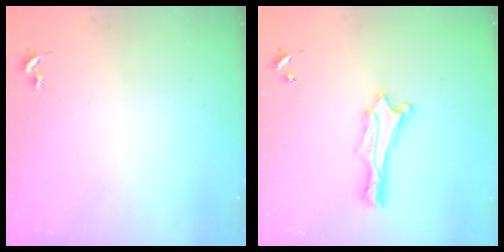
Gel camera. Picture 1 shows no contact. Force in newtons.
{"total": 1.3, "press": 1.2, "slide": 0.1}